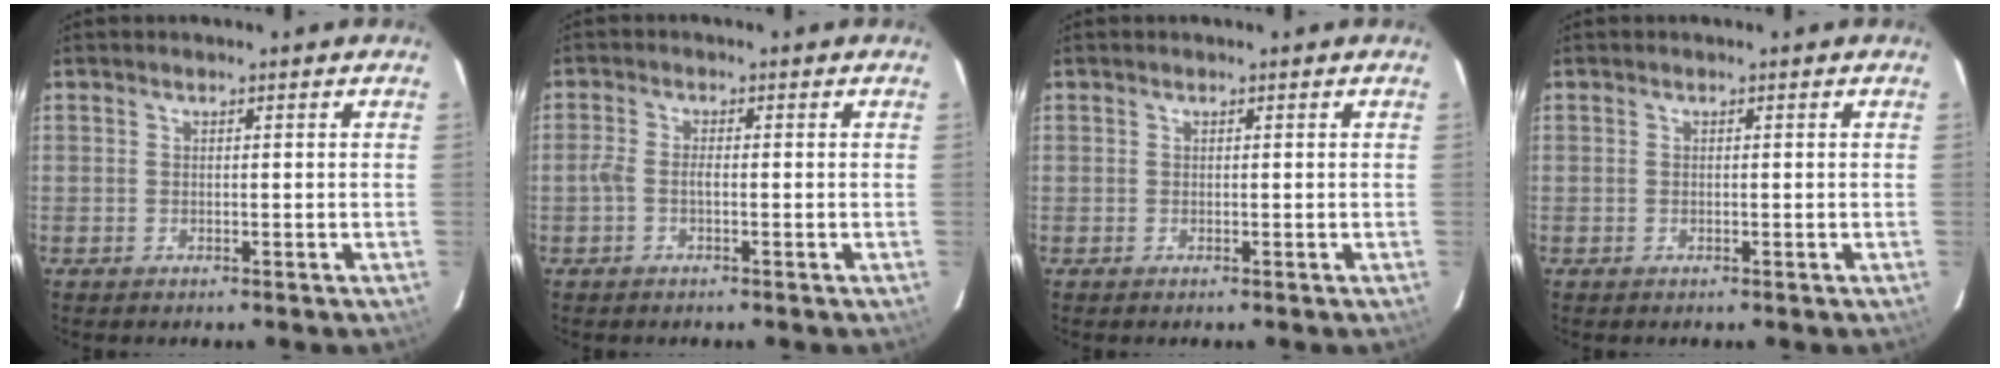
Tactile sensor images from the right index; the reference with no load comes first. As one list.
[{"total": 2.2, "force": [-0.8, 0.7, 1.9], "torque": [-0.044, 0.003, -0.020]}, {"total": 0.0}, {"total": 0.0}]